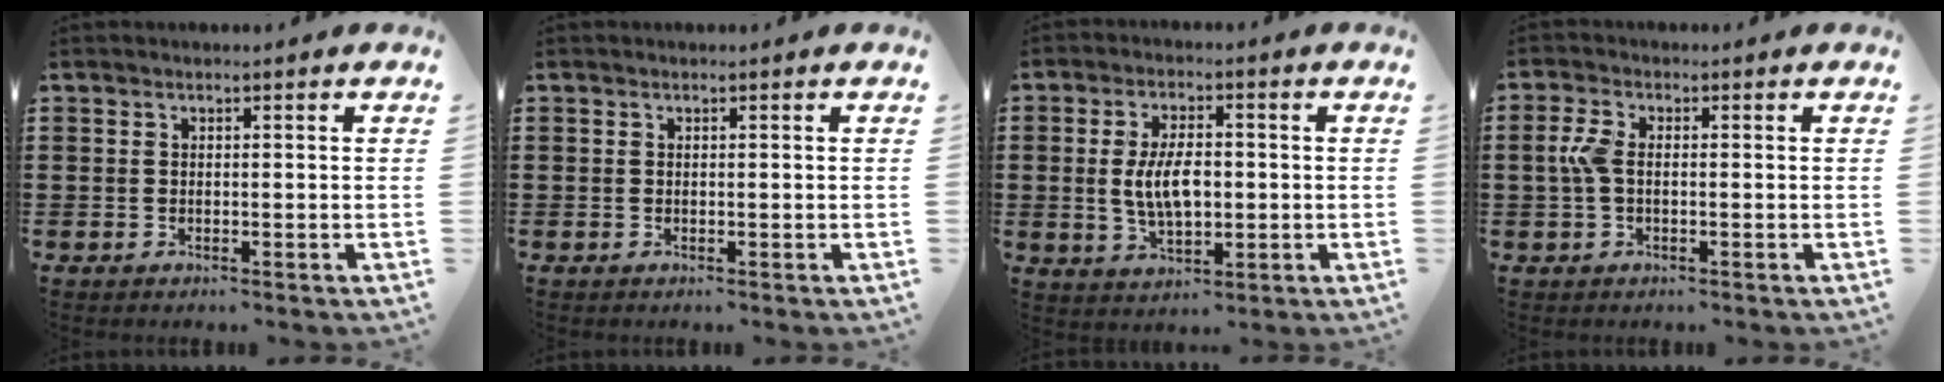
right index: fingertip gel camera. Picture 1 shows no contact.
{"total": 0.0}
{"total": 6.7, "force": [-0.1, 3.2, 5.9], "torque": [-0.117, -0.001, -0.007]}
{"total": 3.8, "force": [-0.1, 1.9, 3.3], "torque": [-0.094, -0.004, -0.012]}